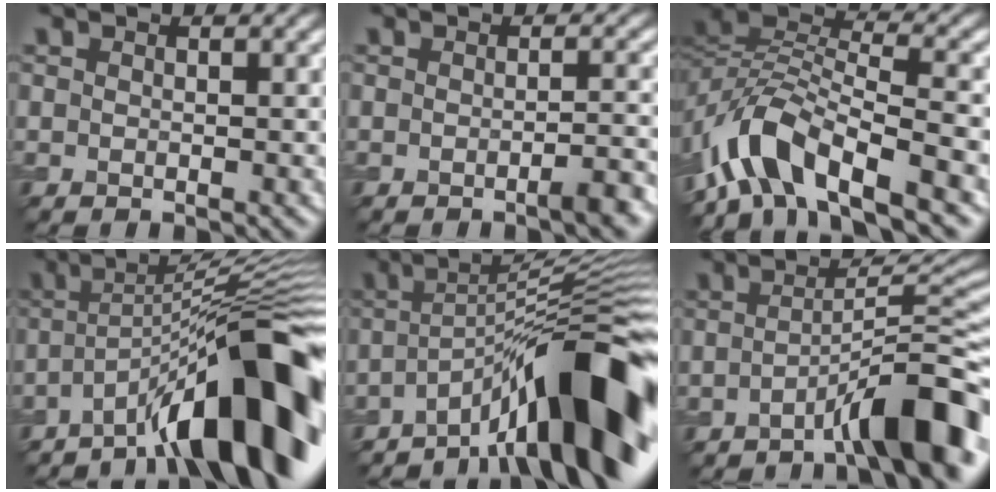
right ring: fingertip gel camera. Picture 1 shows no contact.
{"total": 2.2, "force": [-1.1, 0.5, 1.9], "torque": [-0.022, 0.003, -0.022]}
{"total": 9.0, "force": [-5.9, 3.5, 5.9], "torque": [-0.097, 0.006, -0.122]}
{"total": 13.6, "force": [-7.3, 2.9, 11.1], "torque": [-0.162, 0.018, -0.121]}
{"total": 12.9, "force": [-6.6, 2.3, 10.8], "torque": [-0.141, 0.023, -0.108]}
{"total": 7.6, "force": [-4.2, 1.4, 6.2], "torque": [-0.083, 0.022, -0.069]}